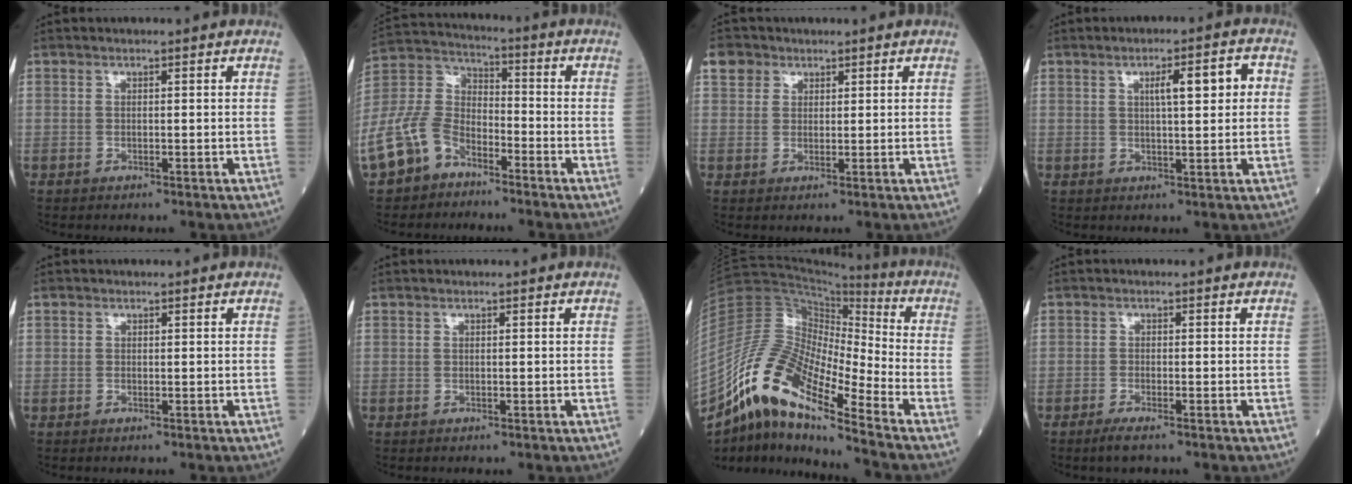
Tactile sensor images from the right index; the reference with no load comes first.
{"total": 15.5, "force": [-9.8, 9.8, 6.9], "torque": [-0.184, 0.022, -0.191]}
{"total": 3.2, "force": [1.7, 2.6, 0.6], "torque": [-0.010, 0.011, 0.029]}
{"total": 5.7, "force": [1.3, 1.0, 5.4], "torque": [-0.085, 0.015, 0.021]}
{"total": 0.0}
{"total": 0.0}
{"total": 14.8, "force": [-10.4, 2.7, 10.2], "torque": [-0.201, 0.025, -0.190]}
{"total": 2.6, "force": [-1.9, 0.3, 1.7], "torque": [-0.035, -0.006, -0.036]}